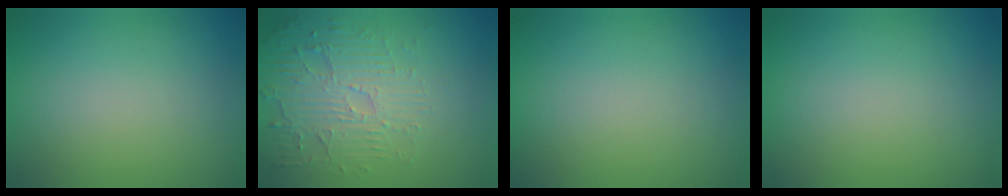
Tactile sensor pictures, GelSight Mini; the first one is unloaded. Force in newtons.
{"total": 5.3, "press": 3.8, "slide": 3.7}
{"total": 0.0}
{"total": 0.0}